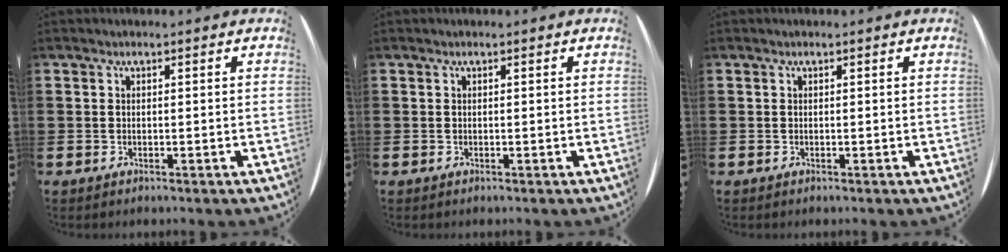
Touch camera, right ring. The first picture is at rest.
{"total": 0.0}
{"total": 0.0}